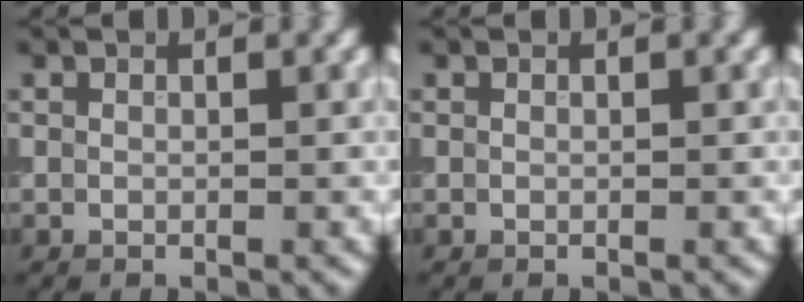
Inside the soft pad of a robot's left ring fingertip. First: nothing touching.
{"total": 0.0}